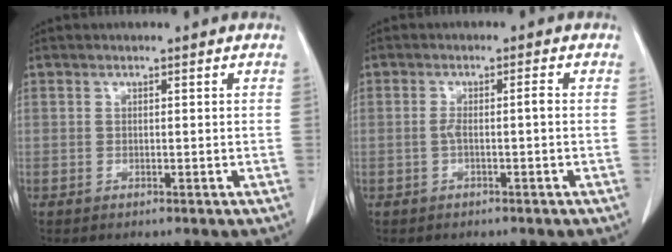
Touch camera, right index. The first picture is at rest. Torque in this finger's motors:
{"motor_torque": [0.24, -0.12, 0.09, 0.04]}